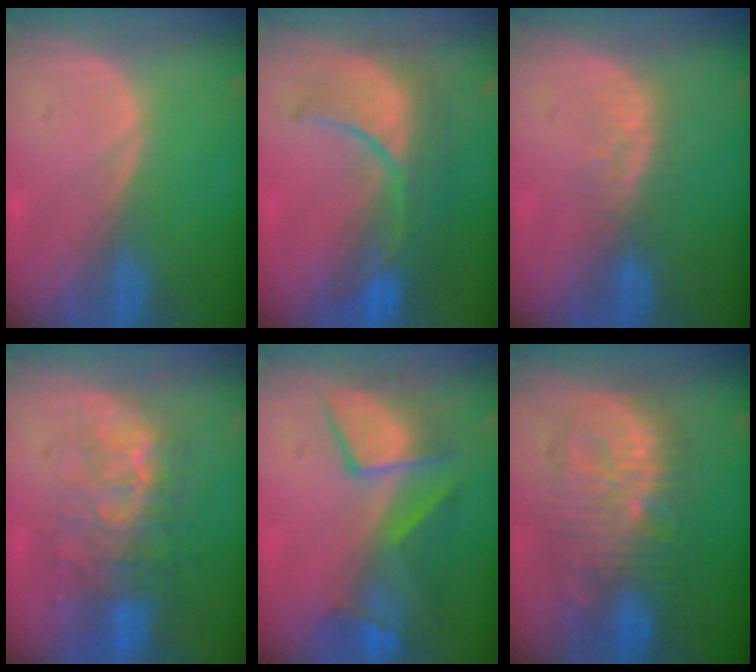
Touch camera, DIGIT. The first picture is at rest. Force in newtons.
{"total": 10.4, "press": 9.2, "slide": 5.0}
{"total": 3.5, "press": 3.0, "slide": 1.7}
{"total": 9.8, "press": 8.8, "slide": 4.4}
{"total": 8.4, "press": 8.1, "slide": 2.2}
{"total": 10.4, "press": 10.4, "slide": 0.4}